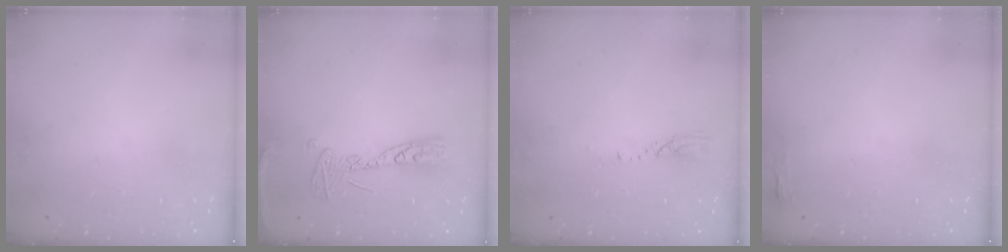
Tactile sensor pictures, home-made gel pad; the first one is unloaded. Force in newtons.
{"total": 12.0, "press": 11.9, "slide": 1.1}
{"total": 3.3, "press": 3.3, "slide": 0.3}
{"total": 2.7, "press": 2.6, "slide": 0.8}